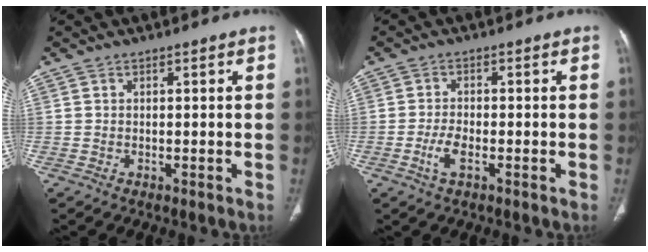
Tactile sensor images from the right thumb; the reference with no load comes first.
{"total": 3.5, "force": [-1.4, 1.4, 2.9], "torque": [-0.063, 0.005, -0.028]}